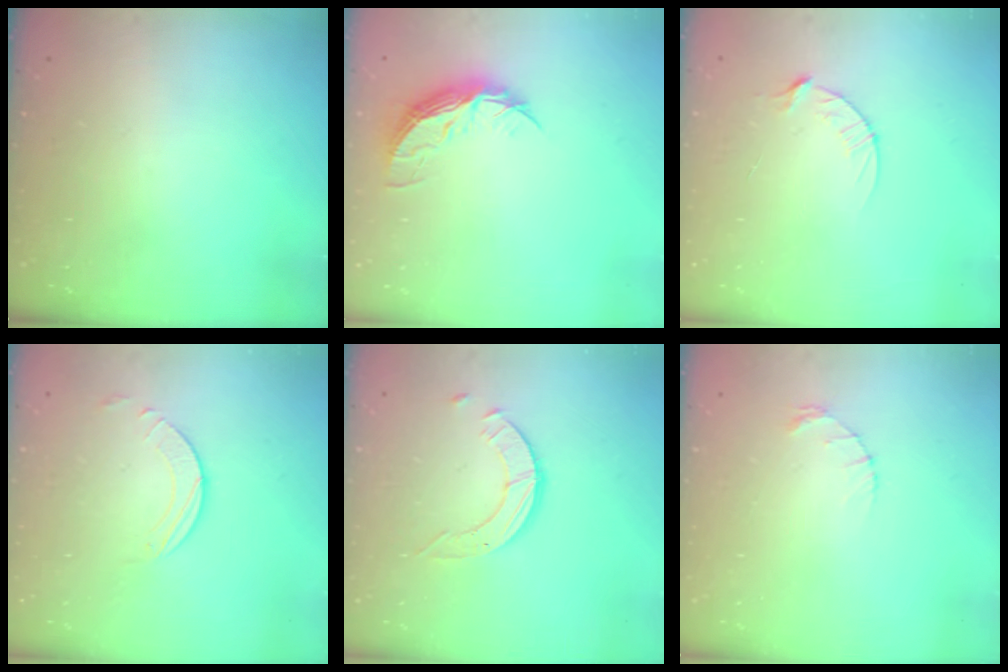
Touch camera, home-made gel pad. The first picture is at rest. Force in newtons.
{"total": 7.9, "press": 7.8, "slide": 0.6}
{"total": 4.4, "press": 4.4, "slide": 0.6}
{"total": 2.8, "press": 2.8, "slide": 0.2}
{"total": 3.6, "press": 3.5, "slide": 0.4}
{"total": 1.2, "press": 1.1, "slide": 0.2}